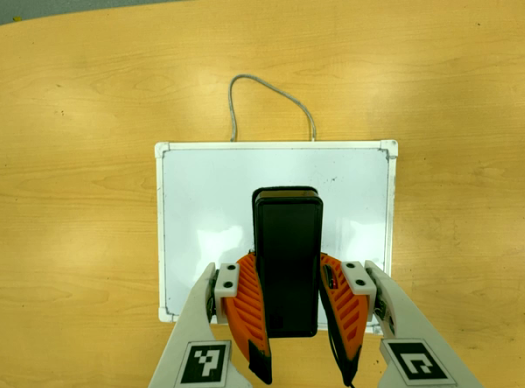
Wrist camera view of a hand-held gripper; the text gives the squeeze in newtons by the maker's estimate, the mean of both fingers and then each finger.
{"total": 9.4, "left": 7.9, "right": 11.0}